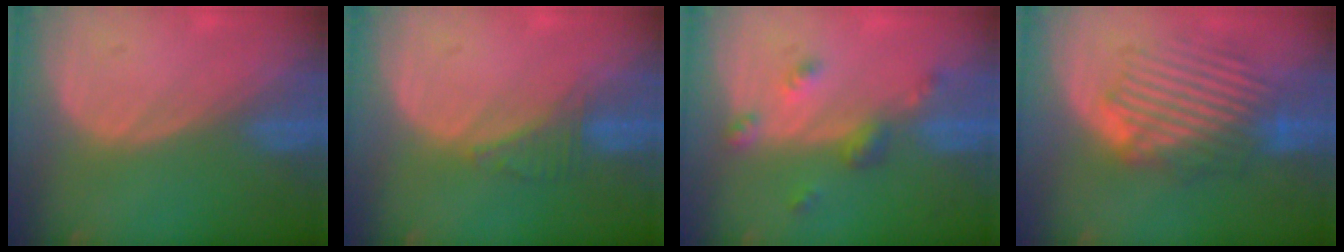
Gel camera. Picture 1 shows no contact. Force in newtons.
{"total": 2.5, "press": 2.5, "slide": 0.2}
{"total": 4.8, "press": 4.3, "slide": 2.3}
{"total": 8.8, "press": 8.4, "slide": 2.6}